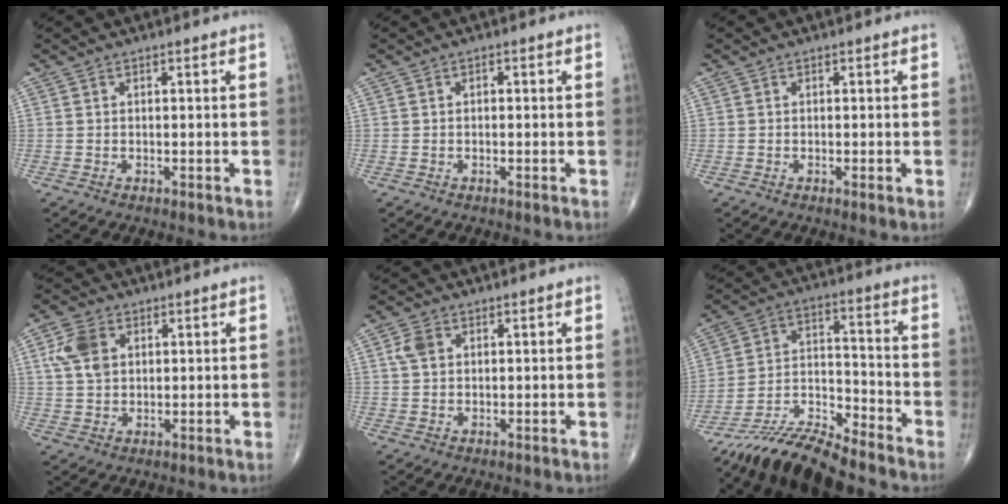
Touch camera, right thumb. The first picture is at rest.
{"total": 0.6, "force": [0.0, 0.5, 0.4], "torque": [-0.004, 0.001, -0.002]}
{"total": 0.8, "force": [-0.1, 0.0, 0.7], "torque": [-0.015, -0.002, -0.002]}
{"total": 6.8, "force": [2.0, 4.9, 4.3], "torque": [-0.077, 0.000, 0.038]}
{"total": 3.3, "force": [1.0, 2.4, 2.1], "torque": [-0.041, 0.005, 0.020]}
{"total": 11.7, "force": [-11.2, 1.2, 3.1], "torque": [-0.052, 0.078, -0.212]}